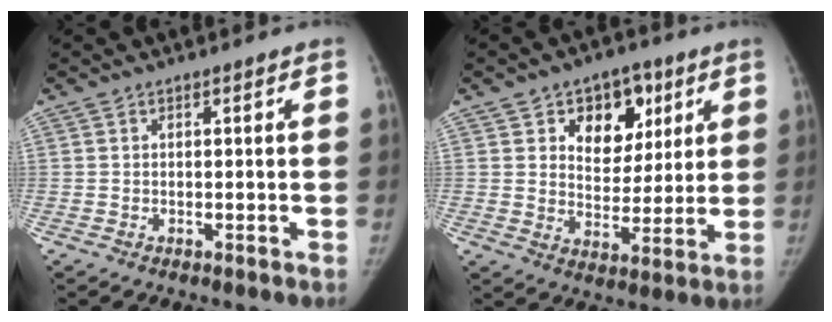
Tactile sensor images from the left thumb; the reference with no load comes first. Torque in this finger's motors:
{"motor_torque": [0.43, 0.49, 0.12, 0.31, 0.01]}